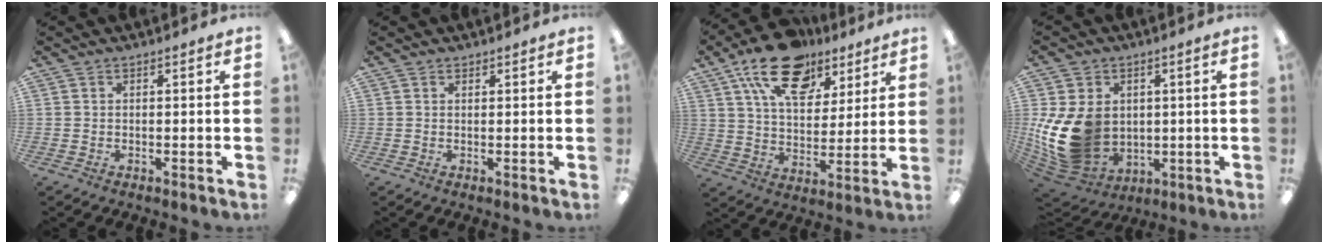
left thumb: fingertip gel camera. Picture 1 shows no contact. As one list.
[{"total": 0.8, "force": [0.7, 0.3, 0.2], "torque": [-0.004, 0.000, 0.013]}, {"total": 18.7, "force": [11.8, 10.3, 10.2], "torque": [-0.170, -0.052, 0.209]}, {"total": 16.6, "force": [0.6, 13.3, 9.8], "torque": [-0.224, -0.017, 0.020]}]